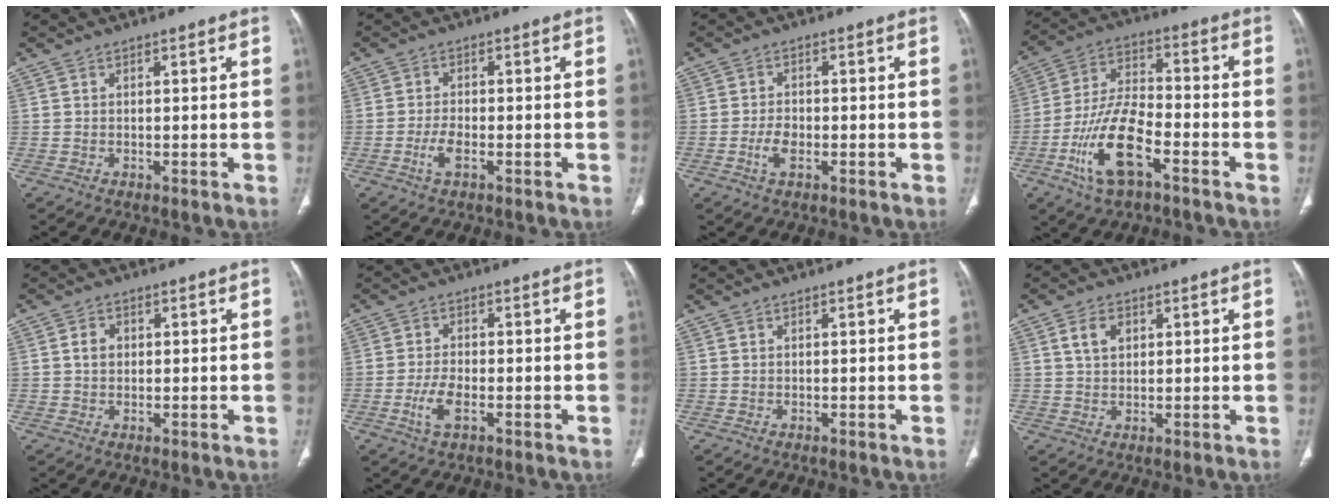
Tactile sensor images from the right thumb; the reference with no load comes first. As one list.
[{"total": 3.3, "force": [-1.4, 1.3, 2.7], "torque": [-0.060, 0.005, -0.028]}, {"total": 3.6, "force": [-1.2, 2.0, 2.7], "torque": [-0.054, 0.007, -0.021]}, {"total": 14.2, "force": [-6.4, 5.9, 11.3], "torque": [-0.221, 0.032, -0.118]}, {"total": 2.8, "force": [0.3, 2.2, 1.6], "torque": [-0.022, 0.006, 0.003]}, {"total": 4.6, "force": [-1.8, 1.9, 3.8], "torque": [-0.082, 0.005, -0.032]}, {"total": 0.0}, {"total": 4.2, "force": [1.5, 2.9, 2.7], "torque": [-0.041, -0.002, 0.028]}]